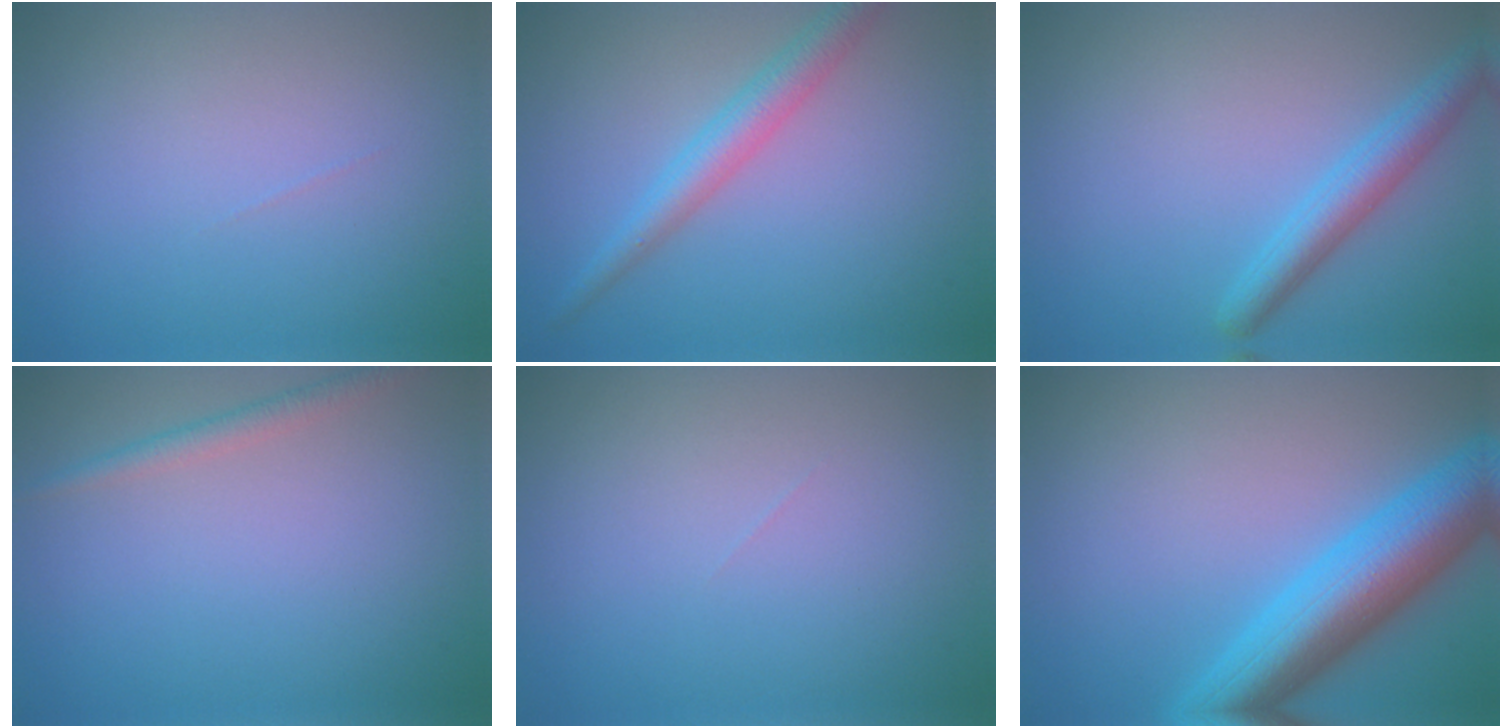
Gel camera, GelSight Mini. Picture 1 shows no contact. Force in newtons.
{"total": 3.2, "press": 3.2, "slide": 0.1}
{"total": 3.2, "press": 3.2, "slide": 0.1}
{"total": 1.6, "press": 1.6, "slide": 0.0}
{"total": 0.0}
{"total": 8.2, "press": 8.2, "slide": 0.3}